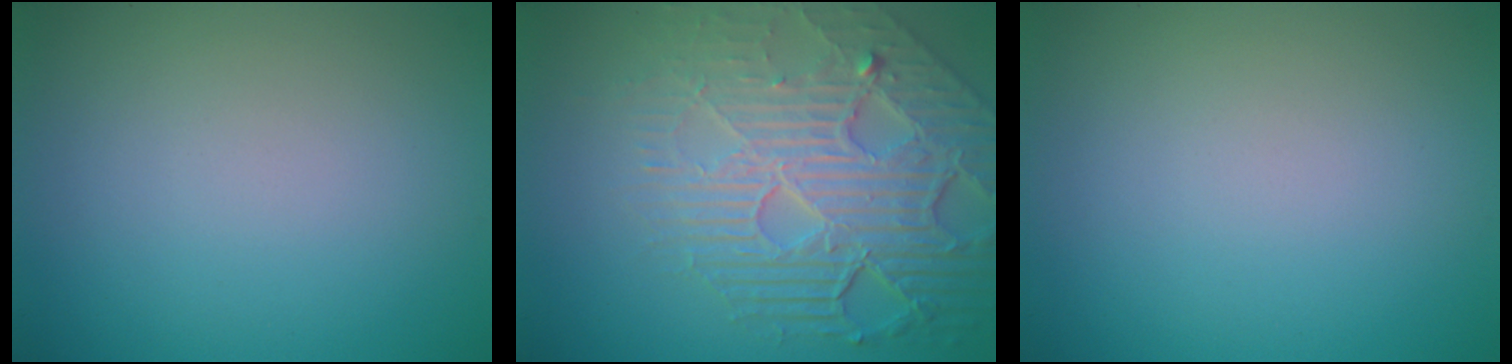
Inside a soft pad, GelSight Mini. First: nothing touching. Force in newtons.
{"total": 8.6, "press": 5.8, "slide": 6.4}
{"total": 0.0}